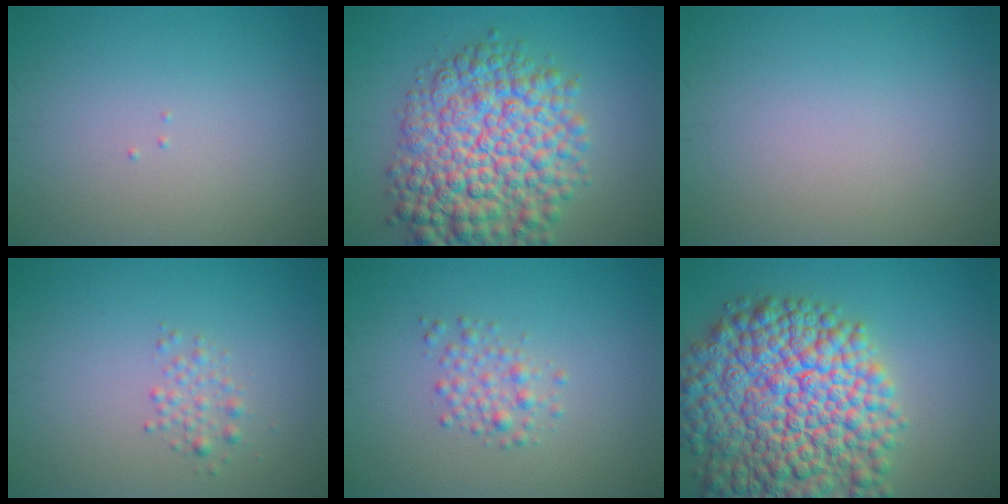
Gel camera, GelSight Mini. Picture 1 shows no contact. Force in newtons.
{"total": 10.6, "press": 10.6, "slide": 0.3}
{"total": 0.0}
{"total": 1.4, "press": 1.4, "slide": 0.0}
{"total": 1.9, "press": 1.9, "slide": 0.0}
{"total": 14.6, "press": 14.6, "slide": 0.8}